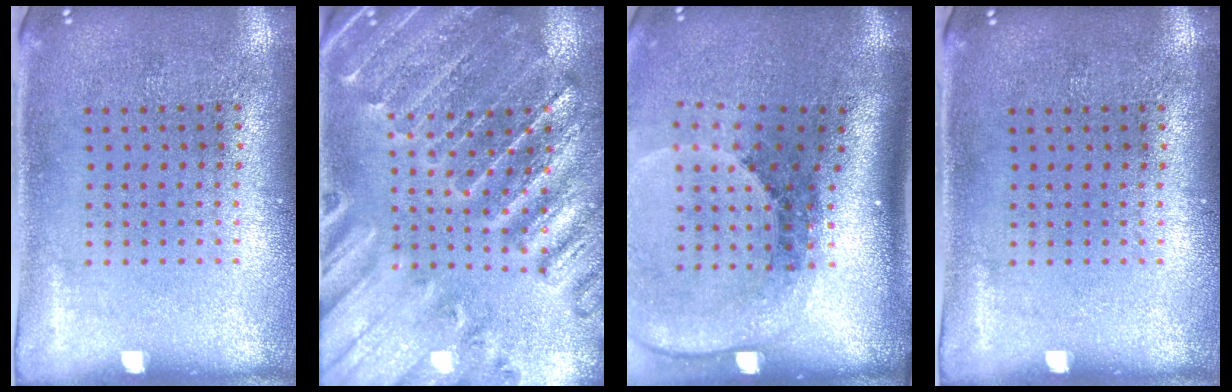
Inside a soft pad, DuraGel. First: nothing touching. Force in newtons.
{"total": 2.0, "press": 2.0, "slide": 0.1}
{"total": 2.8, "press": 1.8, "slide": 2.1}
{"total": 0.0}